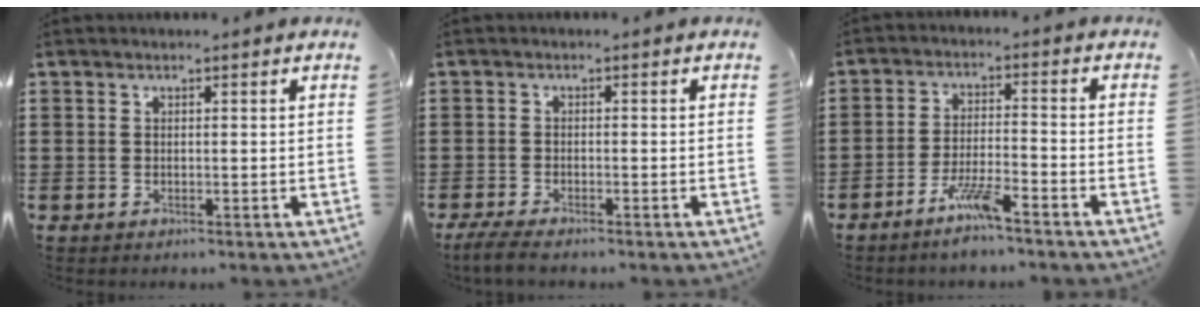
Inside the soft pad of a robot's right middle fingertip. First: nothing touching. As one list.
[{"total": 2.9, "force": [-2.7, 0.3, 1.2], "torque": [-0.035, -0.005, -0.057]}, {"total": 5.6, "force": [-4.1, 0.5, 3.7], "torque": [-0.083, -0.006, -0.077]}]